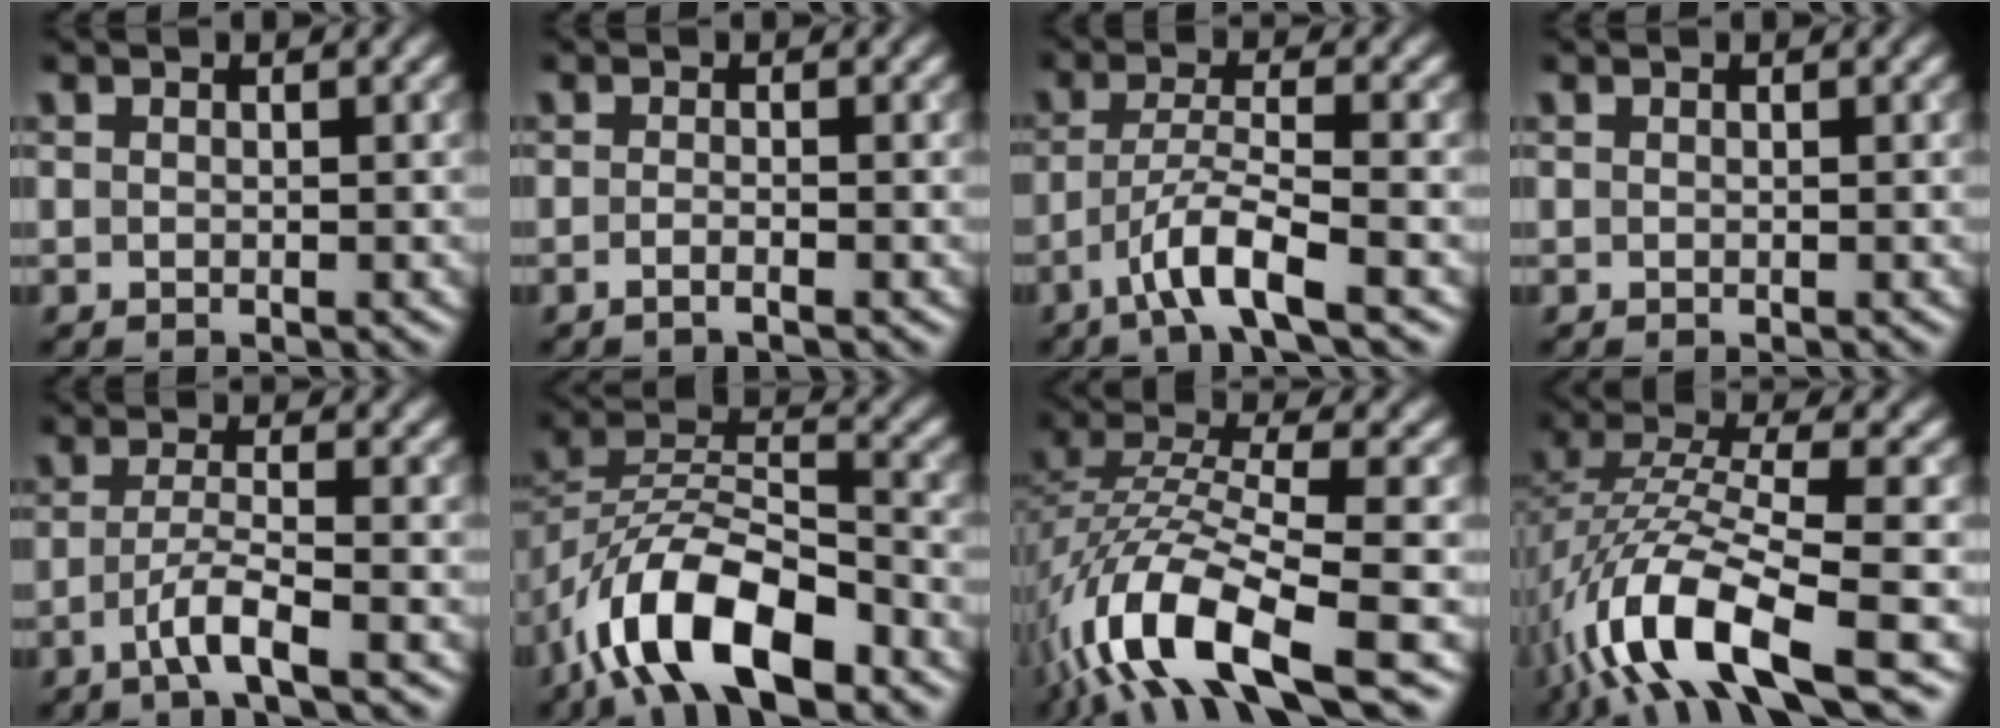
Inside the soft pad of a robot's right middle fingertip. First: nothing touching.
{"total": 1.3, "force": [-0.6, 0.4, 1.1], "torque": [-0.012, -0.005, -0.015]}
{"total": 4.7, "force": [-2.7, 0.7, 3.8], "torque": [-0.067, 0.007, -0.058]}
{"total": 0.0}
{"total": 3.2, "force": [-1.6, 0.4, 2.7], "torque": [-0.049, 0.006, -0.040]}
{"total": 11.4, "force": [-7.0, 4.7, 7.6], "torque": [-0.132, 0.005, -0.143]}
{"total": 11.2, "force": [-5.7, 3.6, 8.9], "torque": [-0.174, 0.005, -0.114]}
{"total": 11.0, "force": [-5.3, 3.4, 9.0], "torque": [-0.176, 0.008, -0.105]}